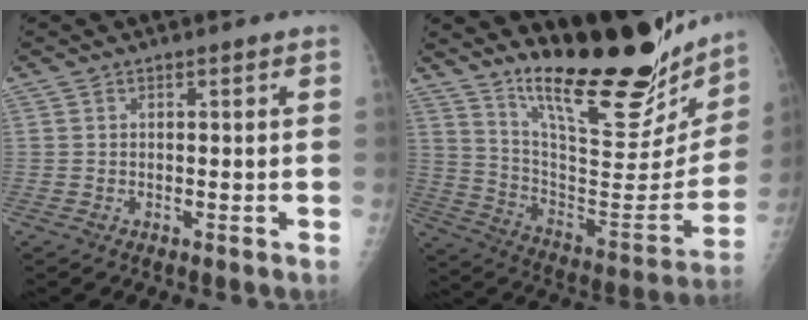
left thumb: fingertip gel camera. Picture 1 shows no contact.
{"total": 28.0, "force": [21.6, 6.9, 16.5], "torque": [-0.214, -0.130, 0.328]}